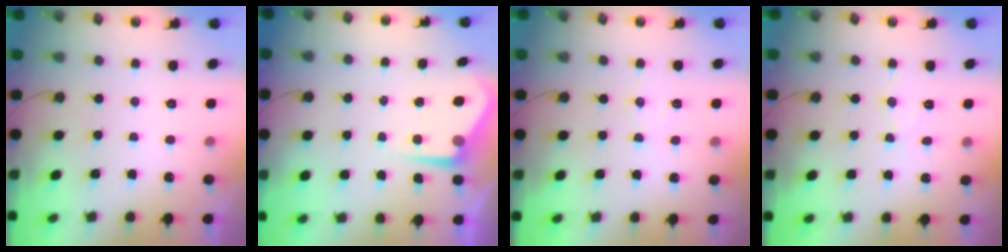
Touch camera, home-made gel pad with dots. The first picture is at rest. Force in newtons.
{"total": 5.8, "press": 5.8, "slide": 0.3}
{"total": 6.5, "press": 6.5, "slide": 0.8}
{"total": 6.8, "press": 6.8, "slide": 0.3}